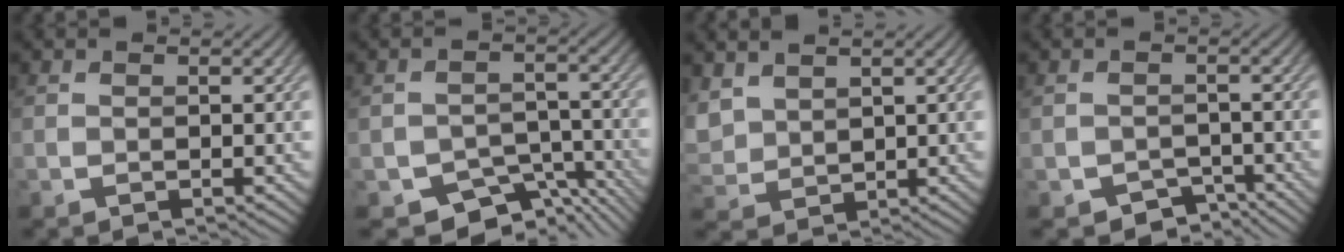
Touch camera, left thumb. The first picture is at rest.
{"total": 7.0, "force": [-5.0, 4.0, 2.9], "torque": [-0.037, -0.013, -0.074]}
{"total": 4.8, "force": [3.0, 2.9, 2.3], "torque": [-0.077, 0.004, 0.067]}
{"total": 3.3, "force": [-2.5, 1.8, 1.1], "torque": [-0.012, -0.009, -0.040]}